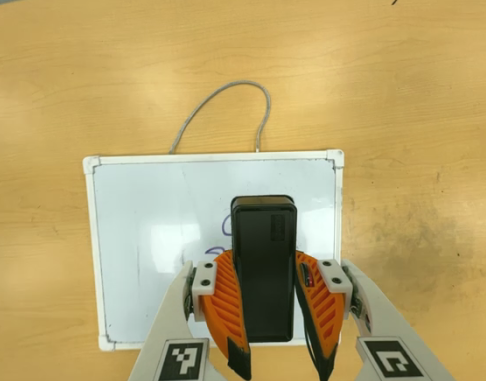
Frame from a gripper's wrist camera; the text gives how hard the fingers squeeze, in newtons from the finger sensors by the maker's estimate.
{"total": 9.6, "left": 8.1, "right": 11.1}